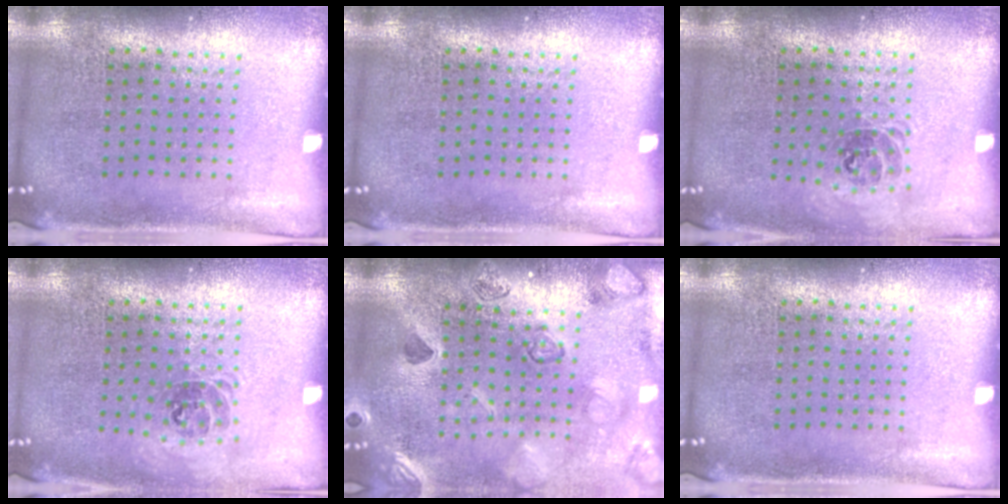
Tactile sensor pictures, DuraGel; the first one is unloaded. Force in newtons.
{"total": 0.0}
{"total": 1.0, "press": 0.8, "slide": 0.5}
{"total": 1.0, "press": 0.8, "slide": 0.5}
{"total": 2.3, "press": 2.3, "slide": 0.3}
{"total": 0.0}